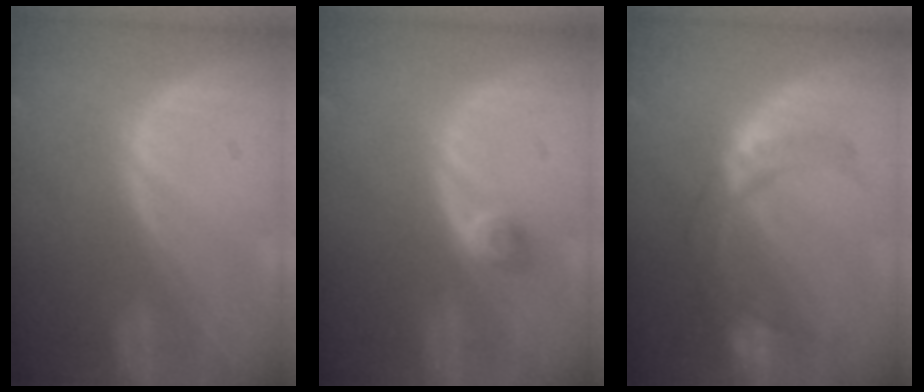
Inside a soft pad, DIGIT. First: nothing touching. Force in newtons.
{"total": 2.6, "press": 2.3, "slide": 1.2}
{"total": 8.9, "press": 7.8, "slide": 4.2}